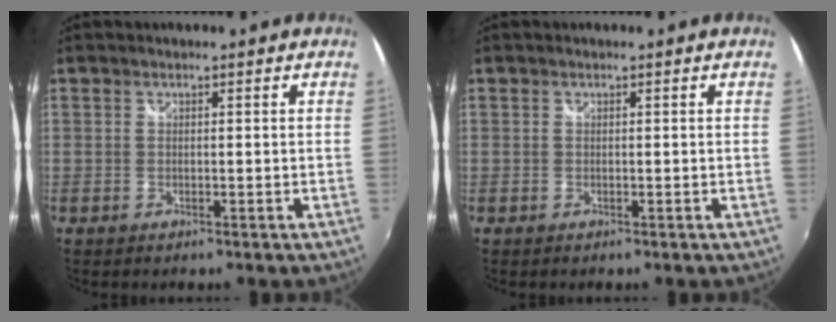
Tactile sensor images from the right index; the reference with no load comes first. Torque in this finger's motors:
{"motor_torque": [-0.49, 0.67, 0.00, 0.00]}